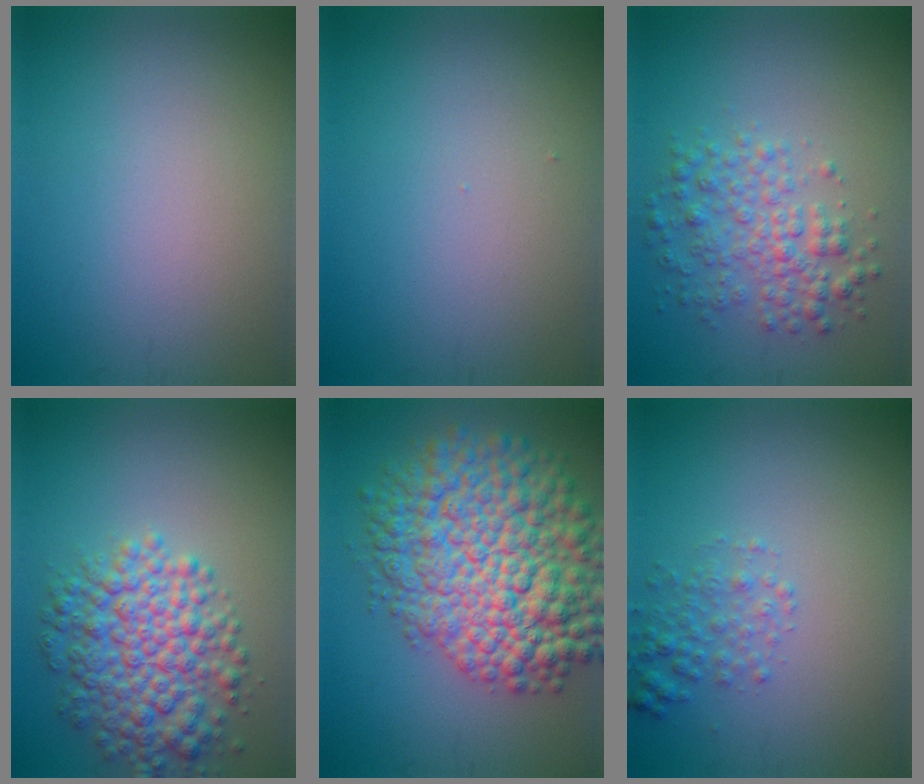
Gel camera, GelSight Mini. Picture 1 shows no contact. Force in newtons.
{"total": 0.0}
{"total": 4.0, "press": 4.0, "slide": 0.1}
{"total": 7.1, "press": 7.1, "slide": 0.2}
{"total": 12.9, "press": 12.9, "slide": 0.4}
{"total": 2.0, "press": 2.0, "slide": 0.1}